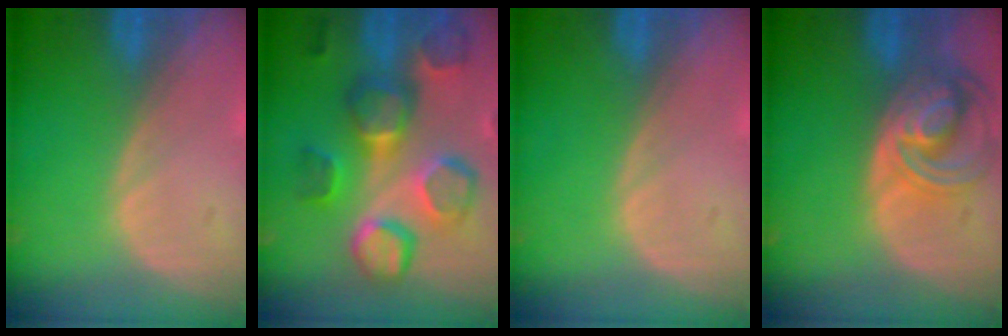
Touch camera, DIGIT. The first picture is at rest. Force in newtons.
{"total": 11.3, "press": 10.8, "slide": 3.2}
{"total": 0.0}
{"total": 8.2, "press": 7.1, "slide": 4.1}